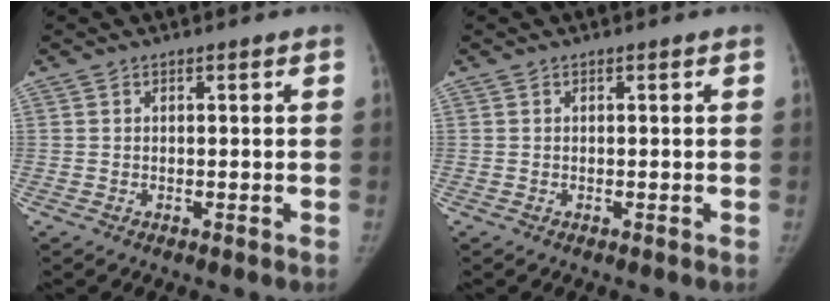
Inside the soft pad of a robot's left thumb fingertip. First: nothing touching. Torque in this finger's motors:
{"motor_torque": [0.00, 0.00, 0.22, -0.18, 0.00]}